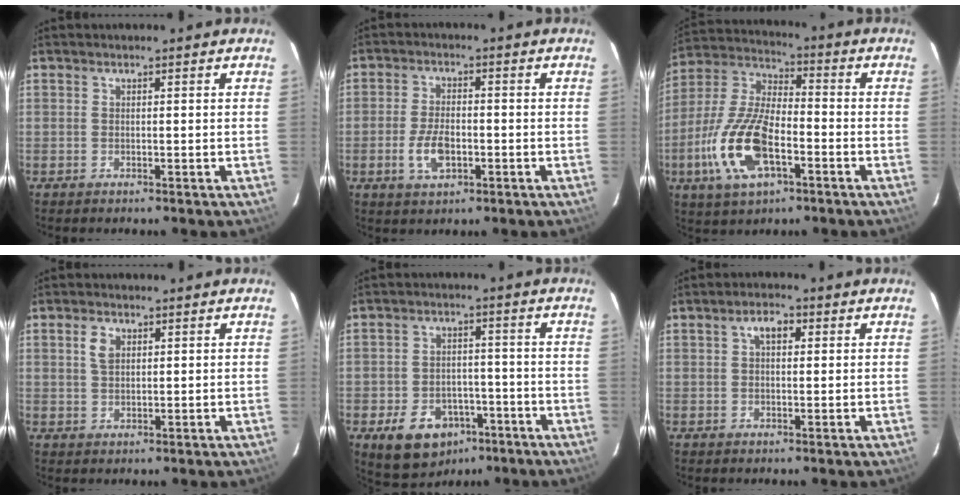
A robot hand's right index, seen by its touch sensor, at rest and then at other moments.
{"total": 6.4, "force": [-2.0, 3.4, 5.0], "torque": [-0.106, -0.003, -0.034]}
{"total": 16.6, "force": [-5.9, 7.3, 13.7], "torque": [-0.303, -0.006, -0.113]}
{"total": 3.2, "force": [1.2, 2.1, 2.1], "torque": [-0.039, 0.007, 0.024]}
{"total": 12.0, "force": [-6.6, 8.4, 5.2], "torque": [-0.120, 0.018, -0.078]}
{"total": 3.4, "force": [1.1, 1.9, 2.5], "torque": [-0.042, 0.012, 0.018]}